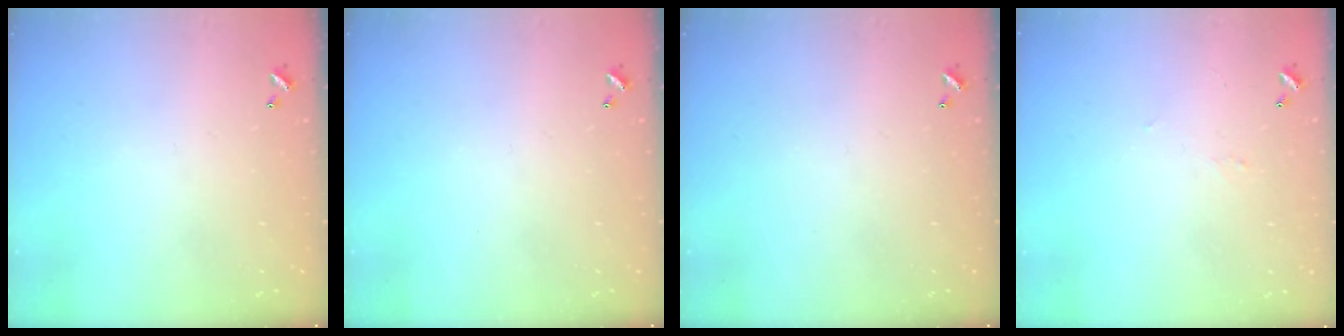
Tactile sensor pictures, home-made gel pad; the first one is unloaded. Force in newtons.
{"total": 0.0}
{"total": 0.0}
{"total": 0.9, "press": 0.7, "slide": 0.5}